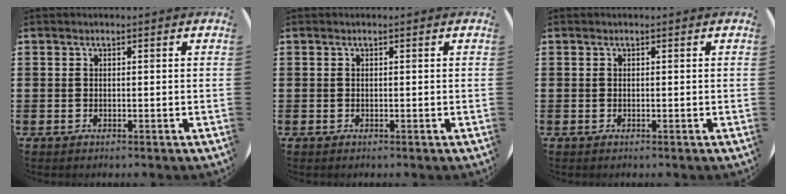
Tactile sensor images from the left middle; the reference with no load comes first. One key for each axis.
{"total": 0.0}
{"total": 0.0}